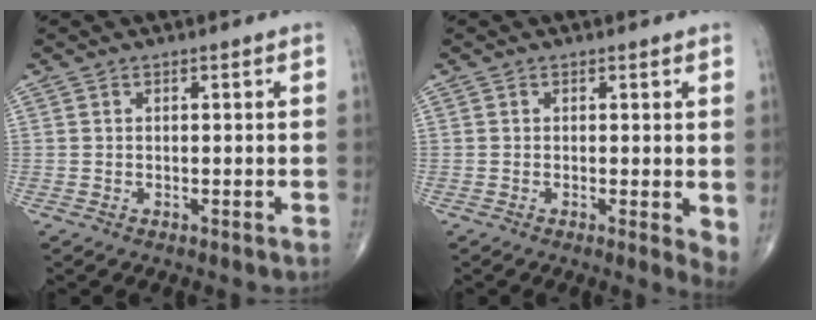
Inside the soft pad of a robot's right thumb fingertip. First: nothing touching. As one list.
[{"total": 3.4, "force": [0.1, 0.9, 3.3], "torque": [-0.047, -0.011, -0.002]}]